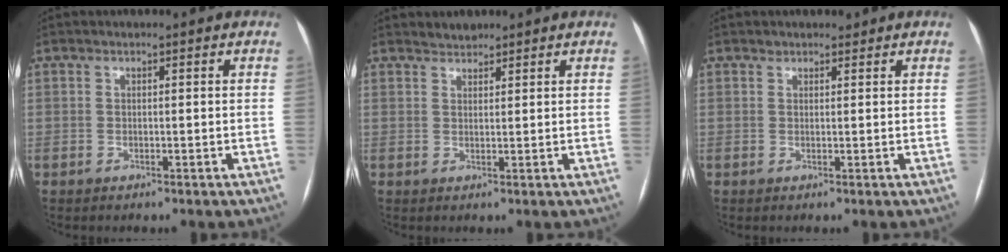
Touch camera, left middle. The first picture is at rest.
{"total": 1.6, "force": [1.5, 0.6, 0.1], "torque": [-0.005, 0.006, 0.027]}
{"total": 1.1, "force": [0.9, 0.7, 0.0], "torque": [0.005, 0.000, 0.009]}